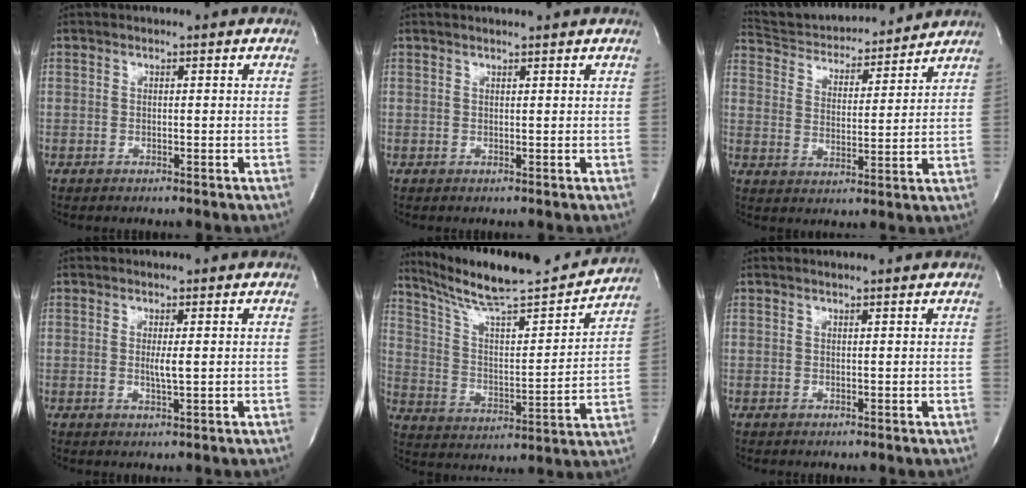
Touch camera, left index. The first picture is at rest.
{"total": 2.2, "force": [2.1, -0.1, 0.8], "torque": [-0.011, 0.011, 0.028]}
{"total": 15.8, "force": [15.0, 3.0, 3.7], "torque": [-0.060, 0.009, 0.233]}
{"total": 1.9, "force": [0.1, 0.0, 1.9], "torque": [-0.039, -0.006, 0.001]}
{"total": 22.2, "force": [20.1, 1.8, 9.2], "torque": [-0.153, -0.018, 0.305]}
{"total": 1.5, "force": [1.4, -0.1, 0.6], "torque": [-0.008, 0.009, 0.022]}